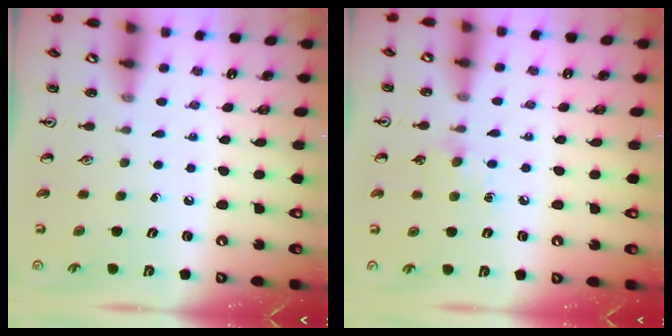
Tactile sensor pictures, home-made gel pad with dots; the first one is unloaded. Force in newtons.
{"total": 6.2, "press": 6.1, "slide": 0.9}